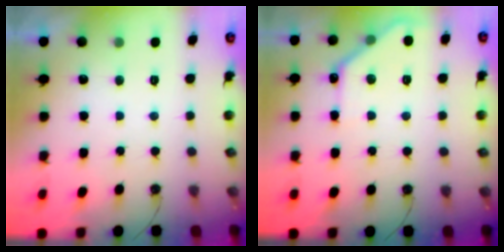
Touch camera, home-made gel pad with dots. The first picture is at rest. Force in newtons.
{"total": 10.0, "press": 10.0, "slide": 0.4}